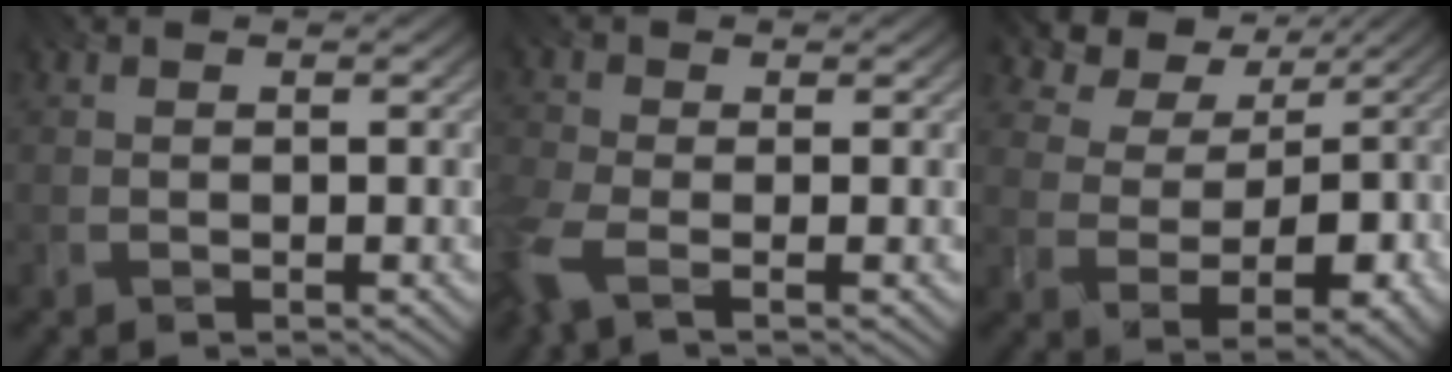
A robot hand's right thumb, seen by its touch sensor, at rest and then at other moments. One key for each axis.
{"total": 5.1, "fx": -2.7, "fy": 2.4, "fz": 3.6, "tx": -0.100, "ty": -0.009, "tz": -0.070}
{"total": 6.5, "fx": 1.8, "fy": 4.7, "fz": 4.2, "tx": -0.062, "ty": -0.004, "tz": 0.031}